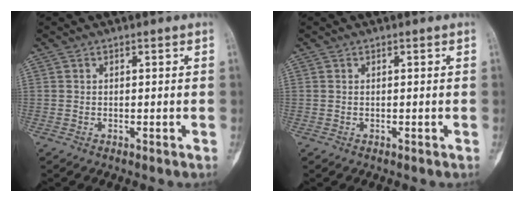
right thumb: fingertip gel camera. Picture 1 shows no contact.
{"total": 0.0}